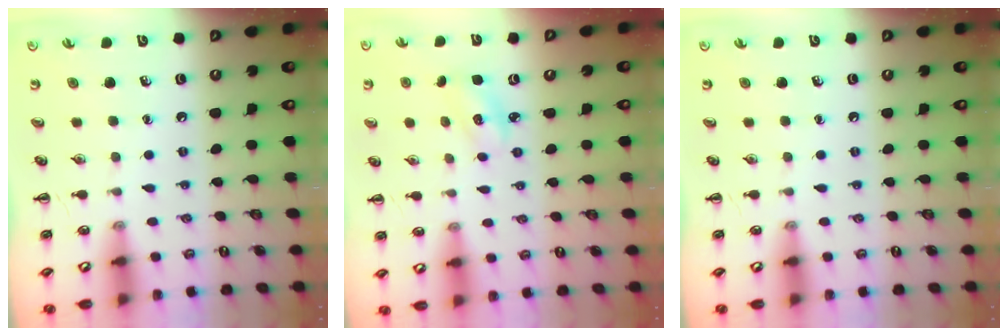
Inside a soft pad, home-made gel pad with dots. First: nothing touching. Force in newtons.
{"total": 2.8, "press": 2.7, "slide": 0.7}
{"total": 0.0}